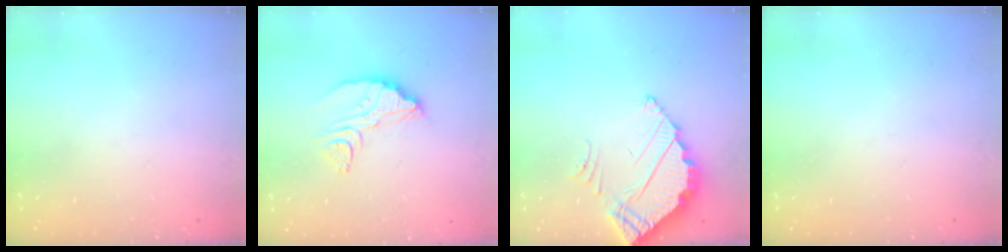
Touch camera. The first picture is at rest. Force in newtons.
{"total": 10.1, "press": 10.1, "slide": 0.7}
{"total": 4.0, "press": 4.0, "slide": 0.2}
{"total": 0.0}